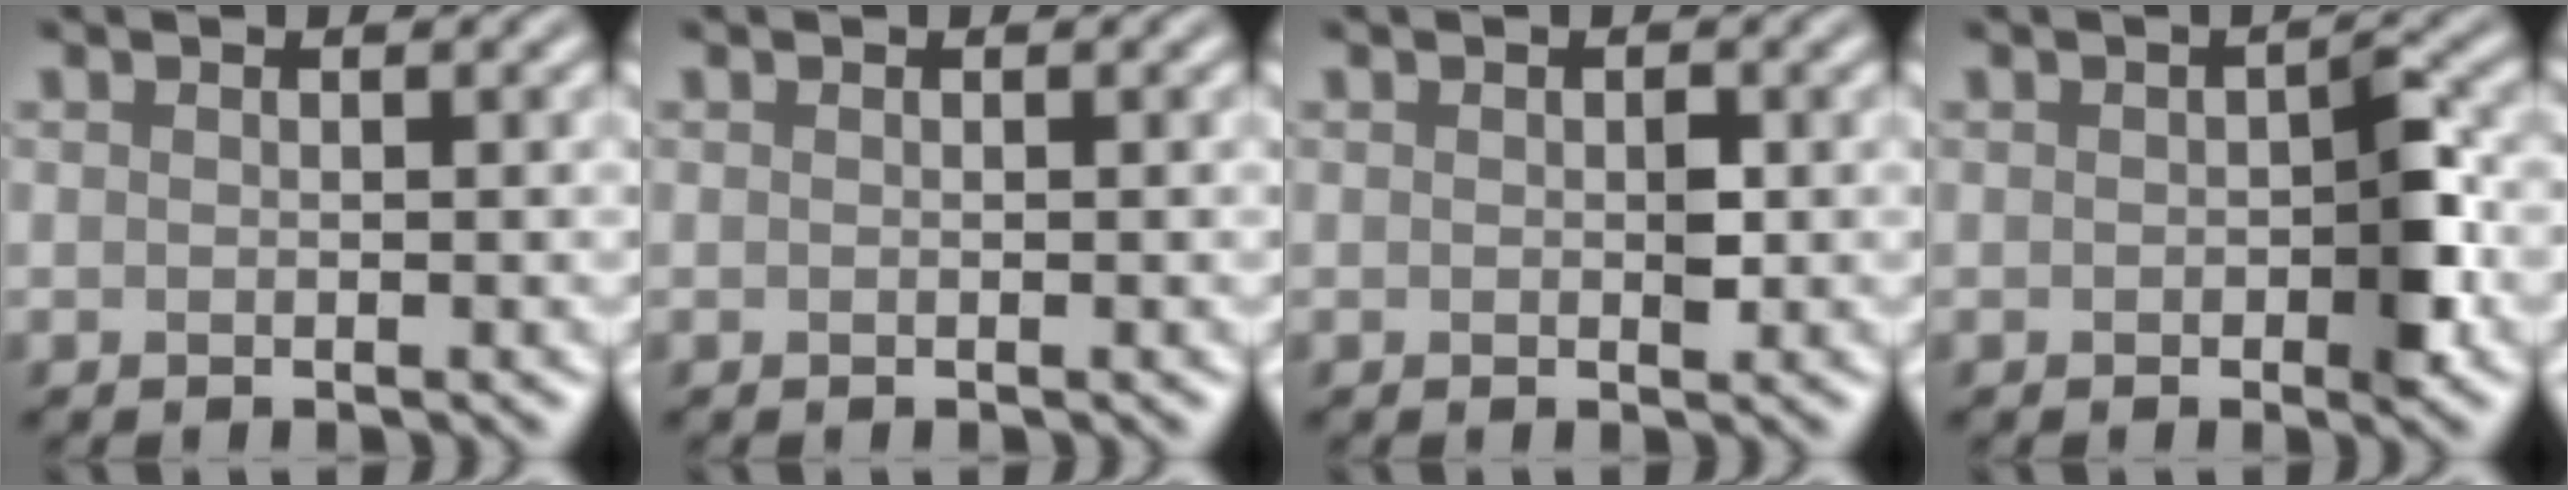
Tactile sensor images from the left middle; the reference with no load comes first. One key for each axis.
{"total": 0.0}
{"total": 1.2, "fx": 0.0, "fy": 0.6, "fz": 1.0, "tx": -0.012, "ty": -0.002, "tz": 0.000}
{"total": 3.3, "fx": -0.4, "fy": 1.6, "fz": 2.9, "tx": -0.037, "ty": 0.000, "tz": -0.007}